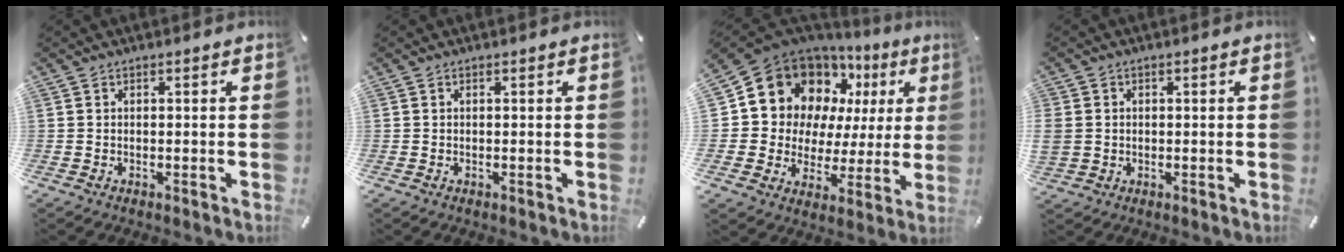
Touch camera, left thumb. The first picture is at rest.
{"total": 0.0}
{"total": 15.4, "force": [8.0, 12.1, 5.3], "torque": [-0.085, -0.072, 0.151]}
{"total": 3.4, "force": [0.2, 3.2, 1.2], "torque": [-0.029, 0.004, 0.003]}